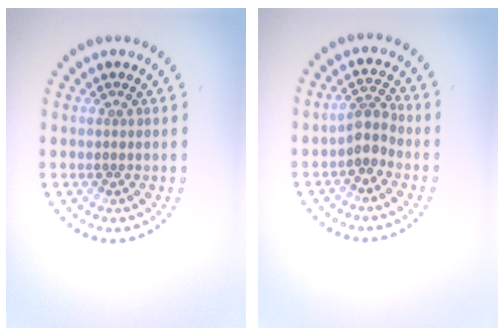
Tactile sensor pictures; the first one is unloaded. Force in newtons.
{"total": 2.2, "press": 1.7, "slide": 1.3}